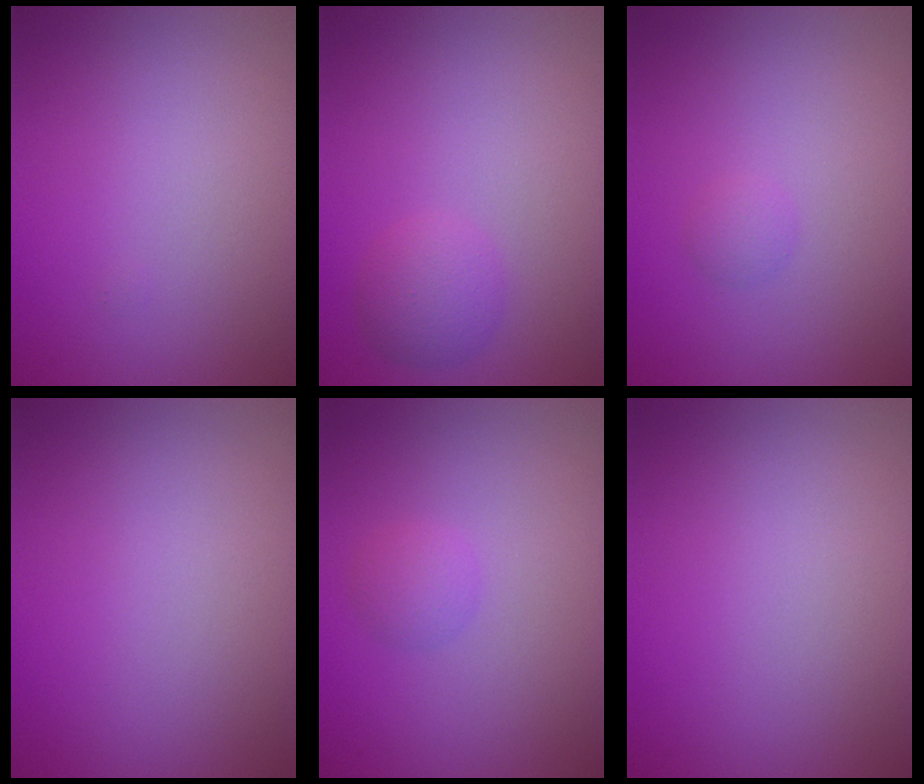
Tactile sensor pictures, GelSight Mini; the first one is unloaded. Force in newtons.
{"total": 2.2, "press": 2.2, "slide": 0.1}
{"total": 0.8, "press": 0.8, "slide": 0.0}
{"total": 0.0}
{"total": 1.3, "press": 1.3, "slide": 0.0}
{"total": 0.0}